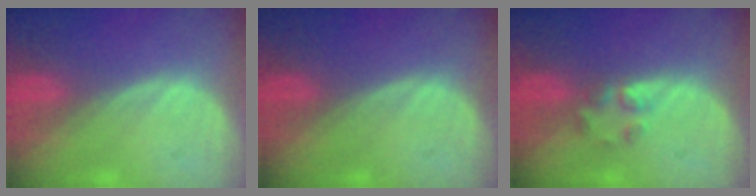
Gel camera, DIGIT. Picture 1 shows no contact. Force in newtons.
{"total": 0.0}
{"total": 2.3, "press": 2.2, "slide": 0.8}